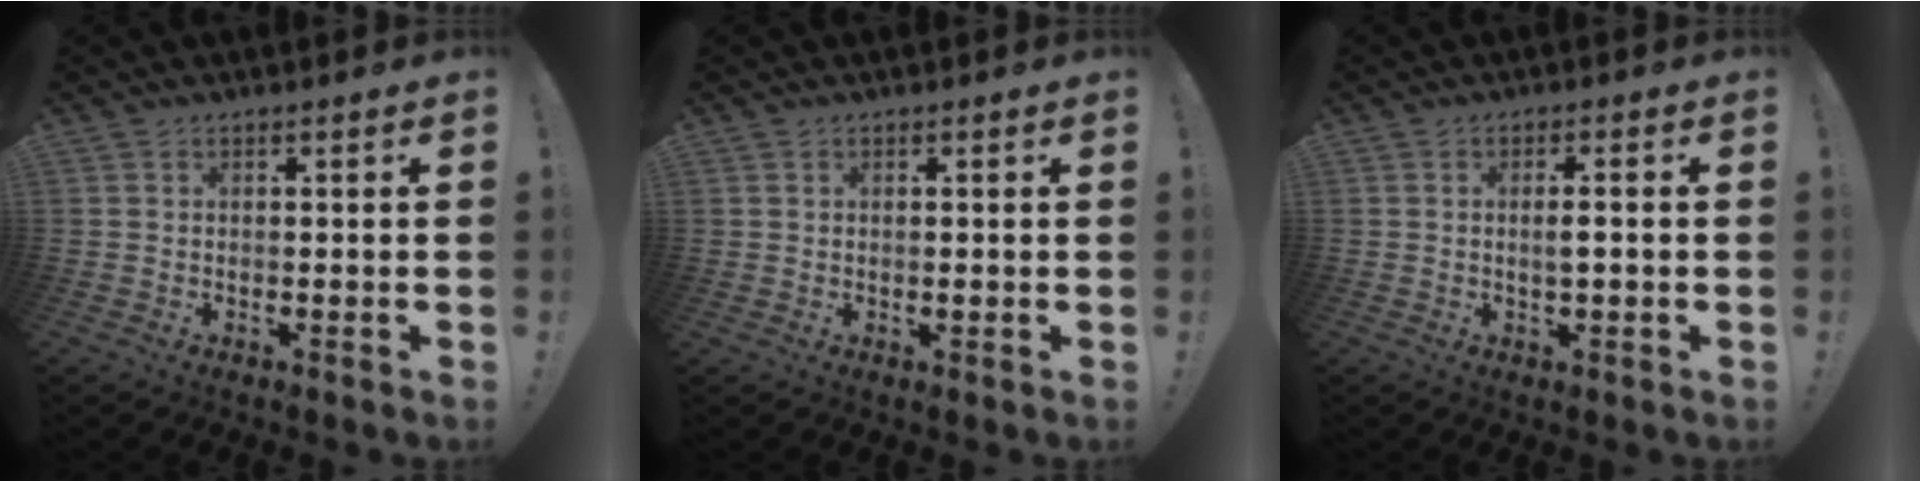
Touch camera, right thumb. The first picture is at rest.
{"total": 1.4, "force": [0.5, 1.3, 0.3], "torque": [-0.002, -0.005, 0.008]}
{"total": 2.9, "force": [-0.3, 0.6, 2.9], "torque": [-0.050, 0.002, -0.008]}